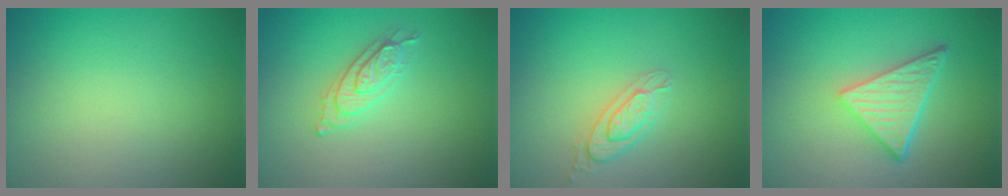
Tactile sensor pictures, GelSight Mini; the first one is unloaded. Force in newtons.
{"total": 2.2, "press": 2.2, "slide": 0.5}
{"total": 2.1, "press": 2.1, "slide": 0.3}
{"total": 5.0, "press": 3.5, "slide": 3.6}